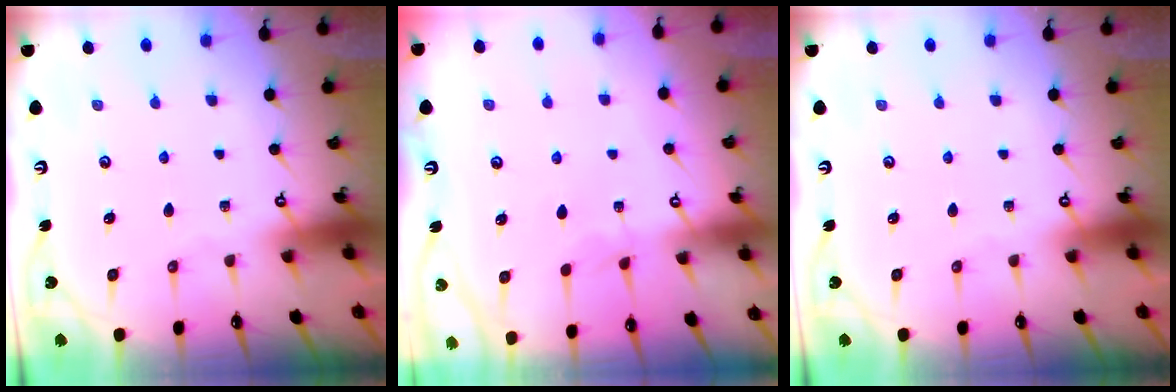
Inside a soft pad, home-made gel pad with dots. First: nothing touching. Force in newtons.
{"total": 3.5, "press": 3.5, "slide": 0.2}
{"total": 0.0}